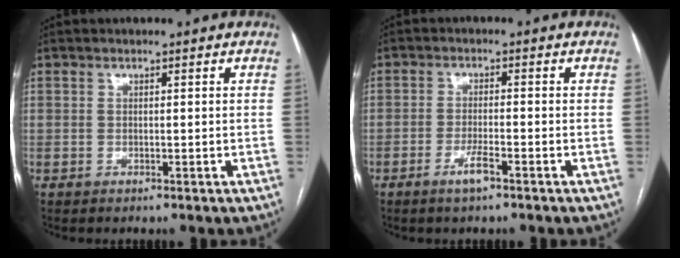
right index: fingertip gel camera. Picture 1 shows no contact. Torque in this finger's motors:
{"motor_torque": [0.02, -0.10, 0.03, 0.02]}